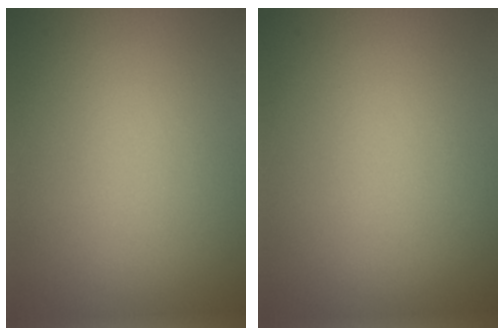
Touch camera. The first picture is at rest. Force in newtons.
{"total": 0.0}